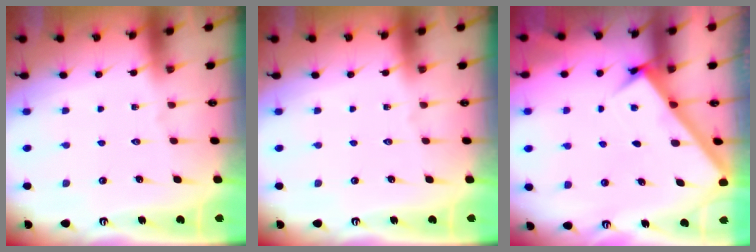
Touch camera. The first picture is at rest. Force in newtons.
{"total": 0.0}
{"total": 3.0, "press": 3.0, "slide": 0.2}